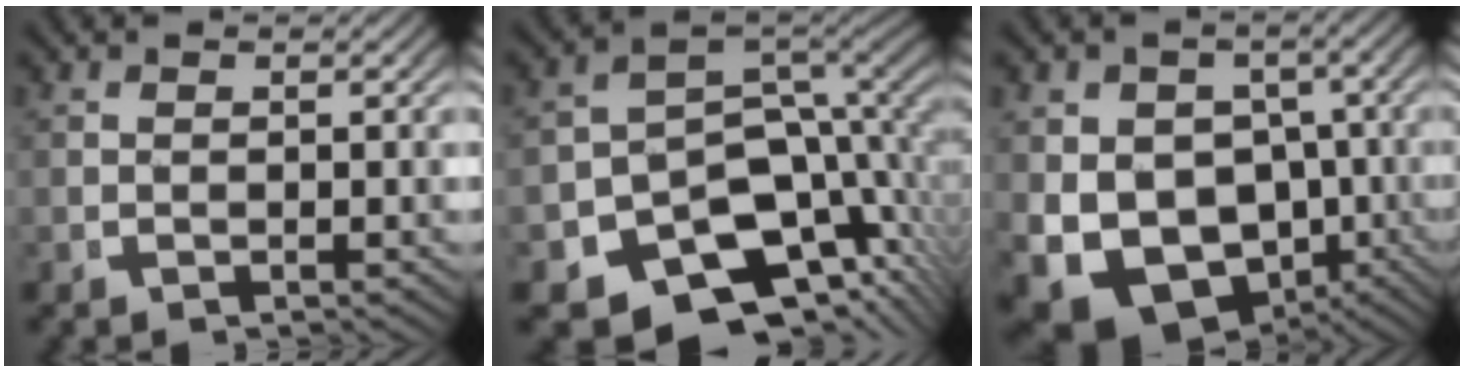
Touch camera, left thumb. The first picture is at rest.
{"total": 15.7, "force": [-5.6, 10.0, 10.7], "torque": [-0.161, -0.033, -0.083]}
{"total": 13.9, "force": [-4.8, 10.4, 7.9], "torque": [-0.178, -0.088, -0.036]}